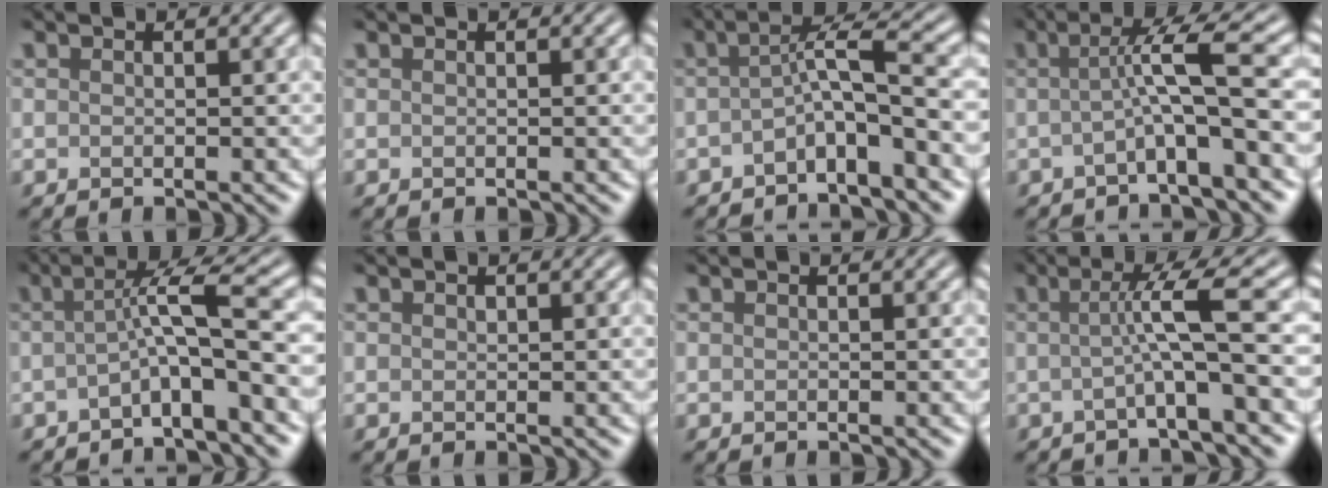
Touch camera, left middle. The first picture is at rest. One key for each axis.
{"total": 0.0}
{"total": 3.6, "fx": -1.5, "fy": 0.0, "fz": 3.2, "tx": -0.062, "ty": 0.025, "tz": -0.022}
{"total": 4.5, "fx": -0.6, "fy": 0.2, "fz": 4.5, "tx": -0.078, "ty": 0.022, "tz": -0.003}
{"total": 4.4, "fx": -1.2, "fy": 0.2, "fz": 4.3, "tx": -0.074, "ty": 0.026, "tz": -0.016}
{"total": 0.7, "fx": 0.1, "fy": -0.5, "fz": -0.5, "tx": -0.003, "ty": 0.012, "tz": 0.017}
{"total": 0.0}
{"total": 4.2, "fx": -0.3, "fy": 0.0, "fz": 4.2, "tx": -0.076, "ty": 0.014, "tz": 0.005}